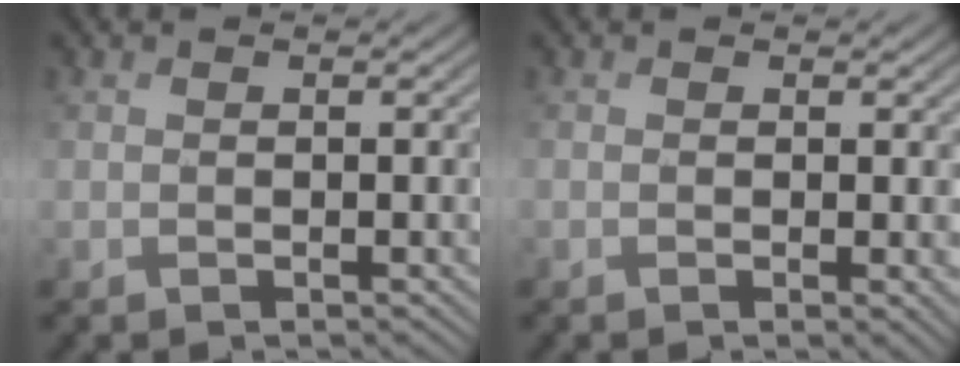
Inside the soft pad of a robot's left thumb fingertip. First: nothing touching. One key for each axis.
{"total": 0.8, "fx": 0.4, "fy": 0.2, "fz": 0.7, "tx": -0.008, "ty": -0.004, "tz": 0.005}